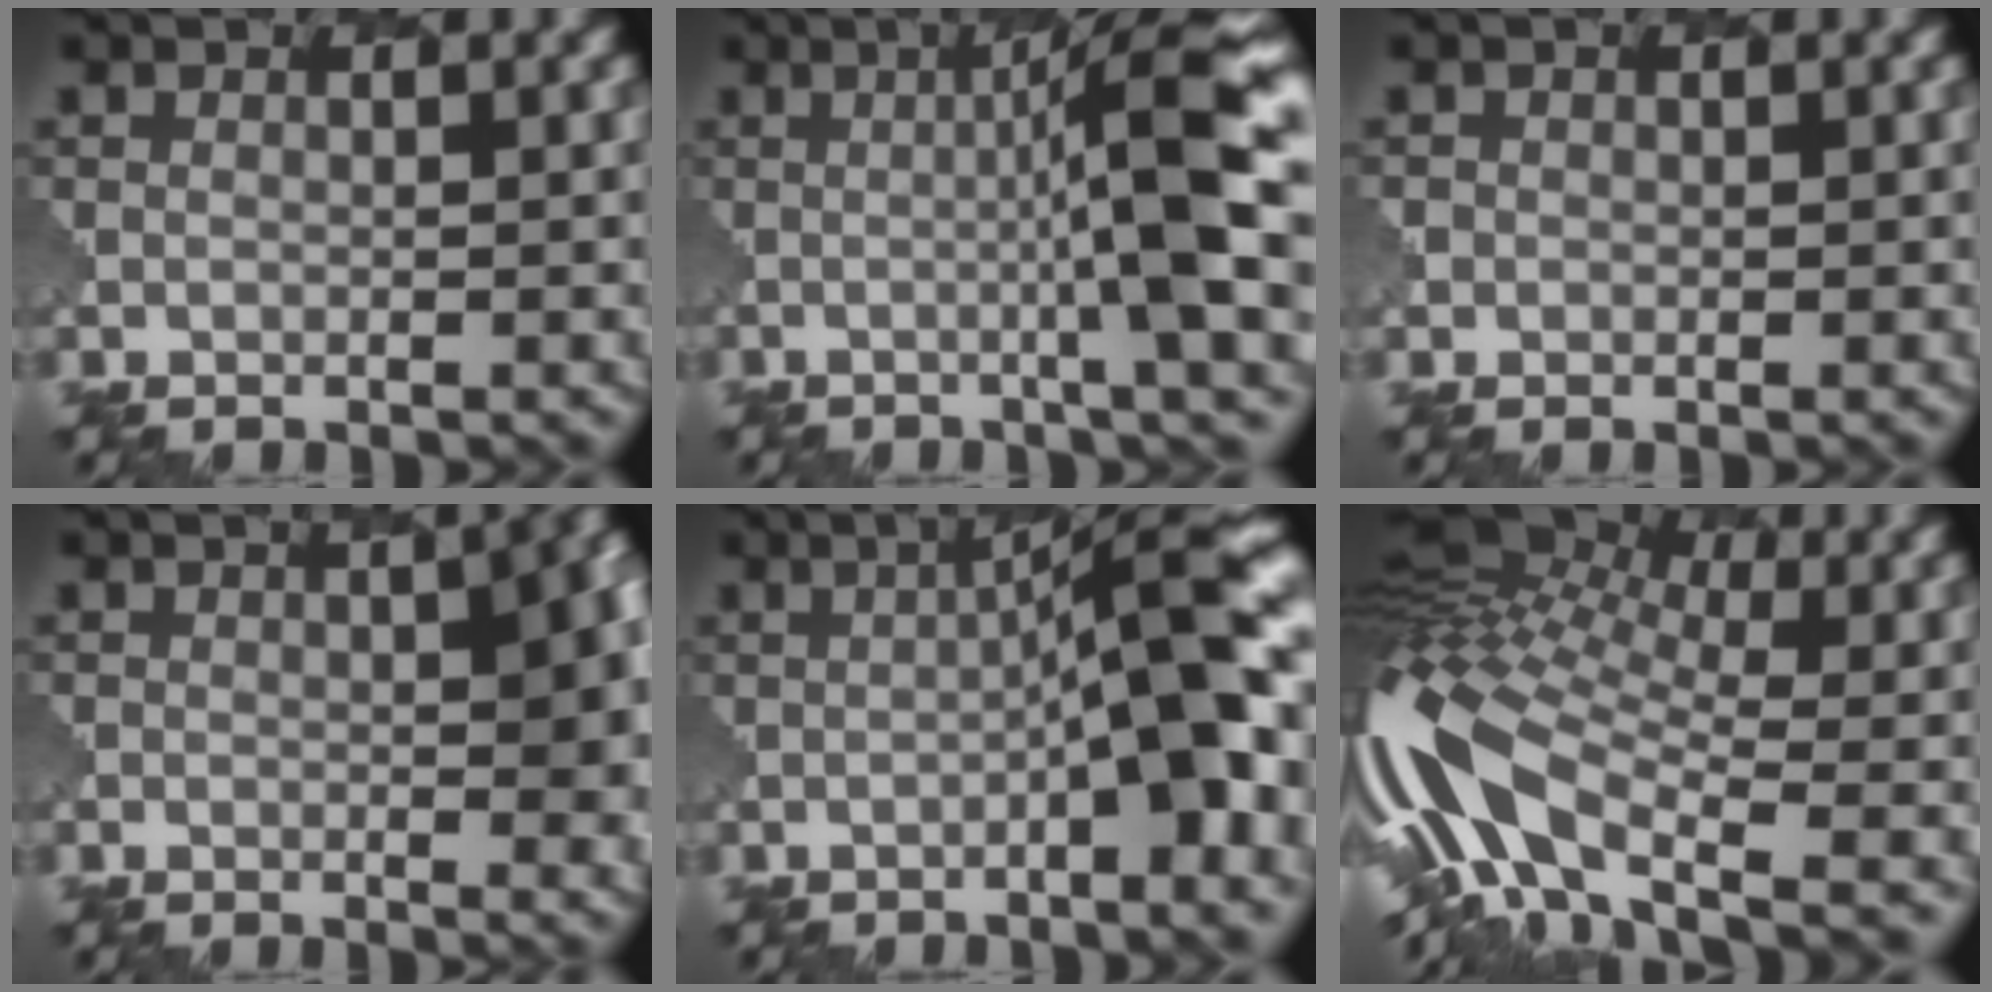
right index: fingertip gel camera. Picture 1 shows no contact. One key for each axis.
{"total": 13.3, "fx": -0.4, "fy": 2.4, "fz": 13.0, "tx": -0.148, "ty": 0.009, "tz": 0.001}
{"total": 1.1, "fx": -0.2, "fy": 1.0, "fz": -0.1, "tx": 0.005, "ty": -0.003, "tz": -0.004}
{"total": 9.1, "fx": -0.1, "fy": 3.2, "fz": 8.5, "tx": -0.064, "ty": 0.007, "tz": -0.009}
{"total": 9.2, "fx": -1.6, "fy": 1.4, "fz": 9.0, "tx": -0.111, "ty": 0.018, "tz": -0.031}
{"total": 13.6, "fx": -3.1, "fy": 7.3, "fz": 11.1, "tx": -0.253, "ty": 0.010, "tz": -0.069}